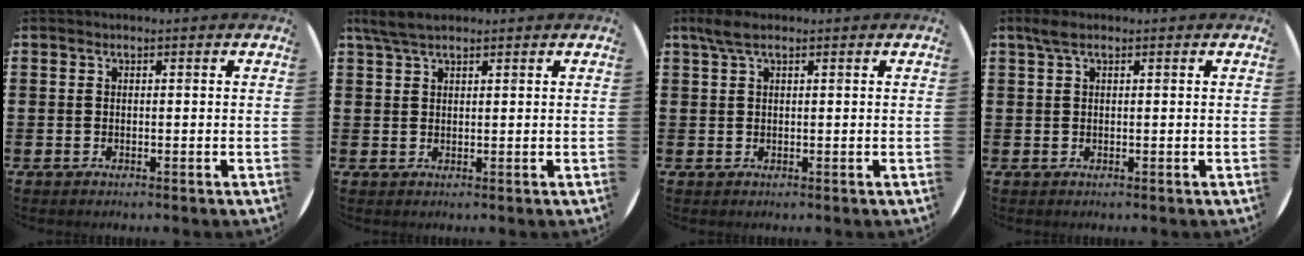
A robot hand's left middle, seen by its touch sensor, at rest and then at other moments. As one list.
[{"total": 3.2, "force": [2.4, 0.9, 1.9], "torque": [-0.040, 0.007, 0.045]}, {"total": 2.3, "force": [1.5, 0.6, 1.6], "torque": [-0.034, 0.005, 0.027]}, {"total": 1.4, "force": [0.9, 0.4, 1.1], "torque": [-0.021, 0.006, 0.014]}]